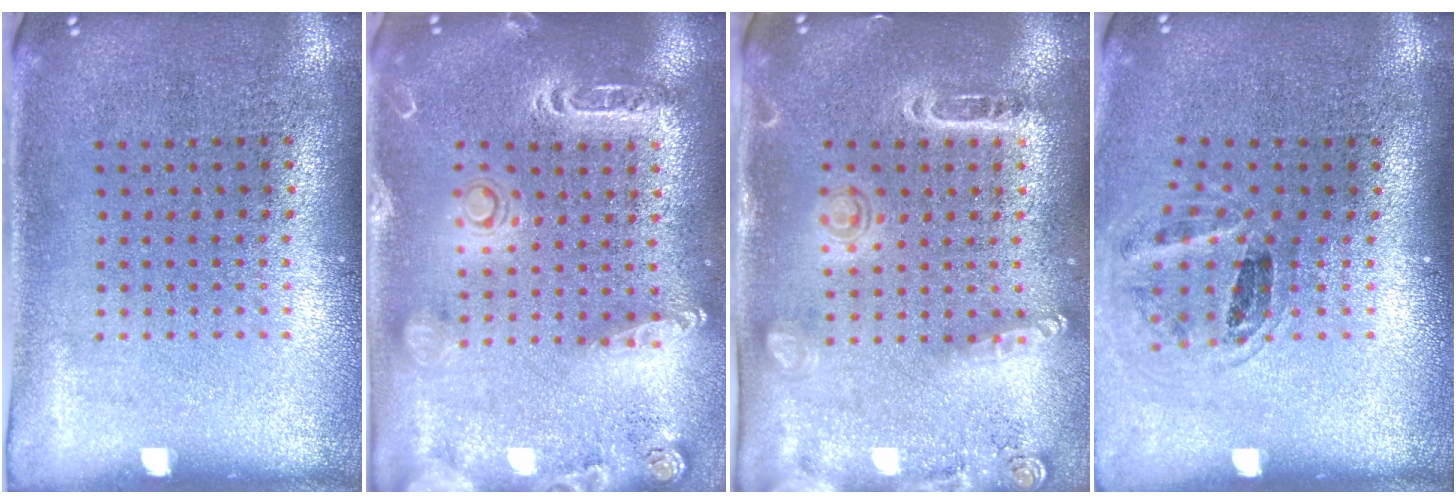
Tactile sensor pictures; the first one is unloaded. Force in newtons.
{"total": 2.0, "press": 1.9, "slide": 0.6}
{"total": 1.5, "press": 1.5, "slide": 0.5}
{"total": 1.1, "press": 1.0, "slide": 0.5}